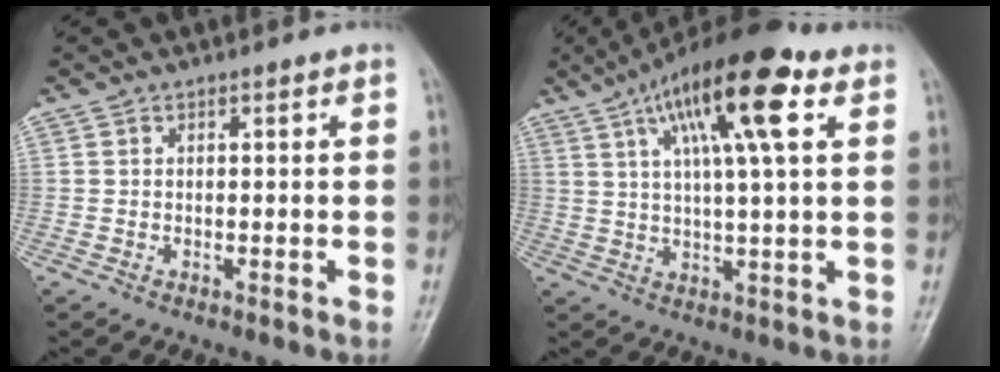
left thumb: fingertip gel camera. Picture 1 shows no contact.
{"total": 16.4, "force": [7.2, 4.1, 14.2], "torque": [-0.228, 0.001, 0.113]}